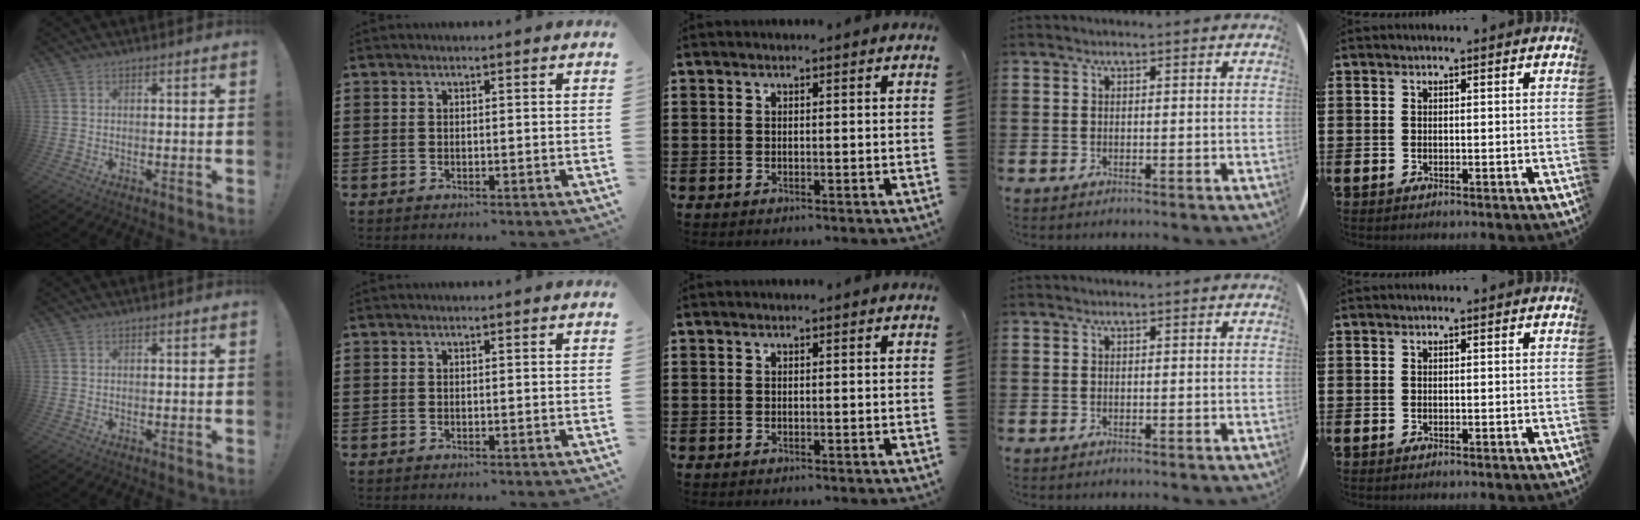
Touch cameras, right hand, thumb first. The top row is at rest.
{}